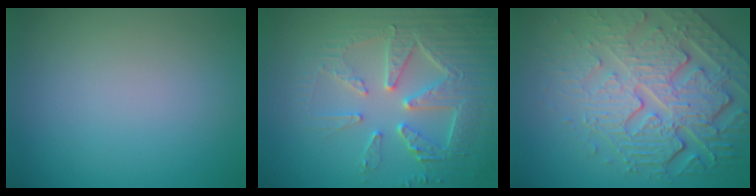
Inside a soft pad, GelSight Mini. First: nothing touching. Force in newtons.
{"total": 6.2, "press": 5.4, "slide": 3.1}
{"total": 7.7, "press": 5.9, "slide": 4.9}